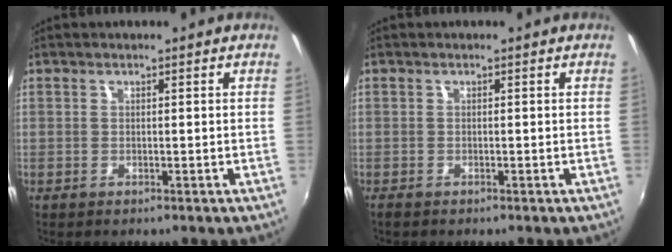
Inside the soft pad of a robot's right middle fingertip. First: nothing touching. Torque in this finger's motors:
{"motor_torque": [0.37, -0.32, -0.03, 0.00]}